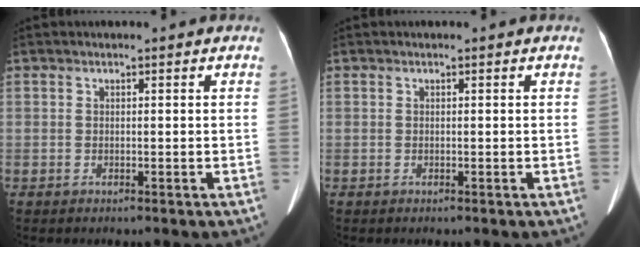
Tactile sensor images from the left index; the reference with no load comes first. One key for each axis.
{"total": 0.0}